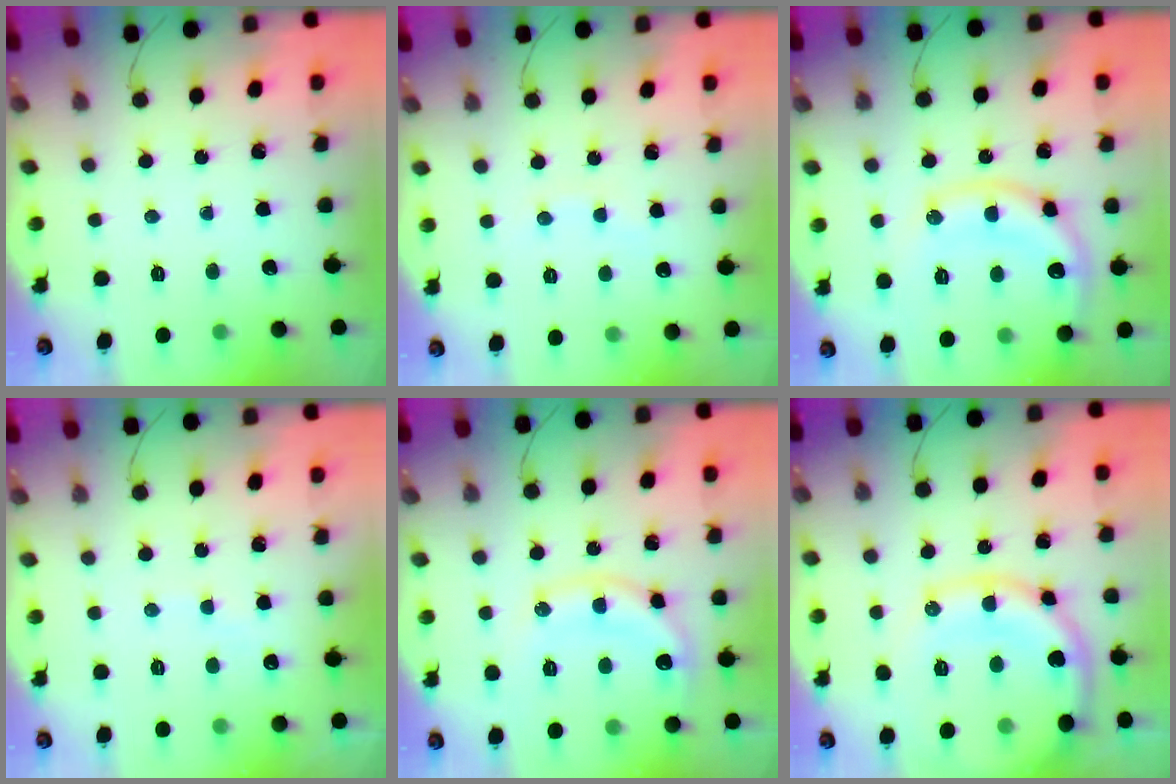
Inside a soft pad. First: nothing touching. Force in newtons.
{"total": 4.1, "press": 3.9, "slide": 1.1}
{"total": 14.7, "press": 14.6, "slide": 1.5}
{"total": 5.6, "press": 5.6, "slide": 0.8}
{"total": 13.2, "press": 13.2, "slide": 0.8}
{"total": 17.1, "press": 17.1, "slide": 0.9}